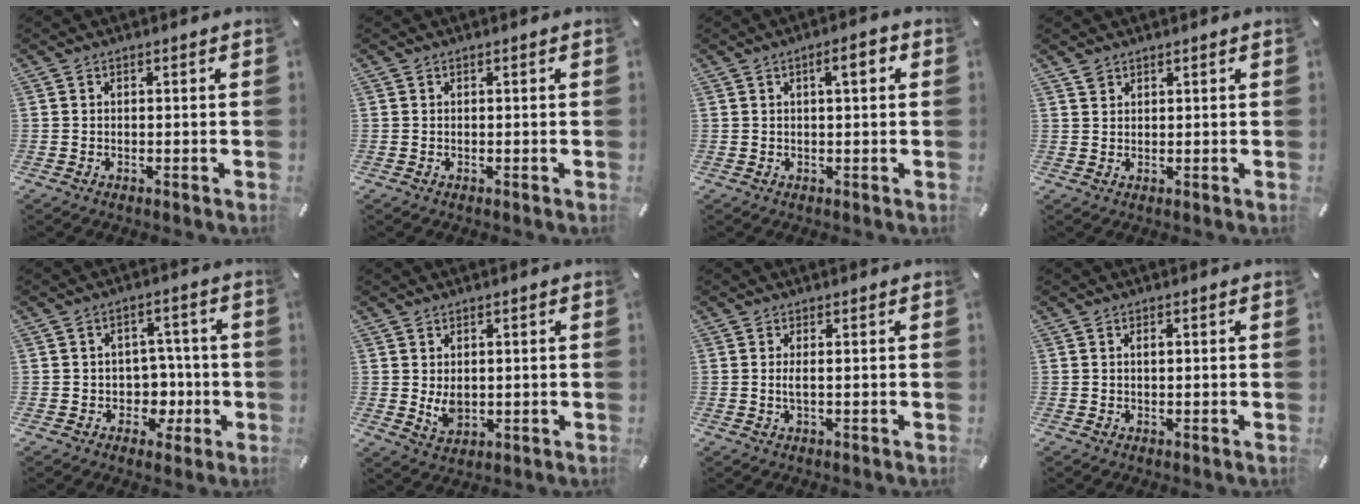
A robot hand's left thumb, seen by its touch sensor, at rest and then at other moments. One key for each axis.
{"total": 0.0}
{"total": 4.8, "fx": 1.5, "fy": 1.2, "fz": 4.3, "tx": -0.064, "ty": -0.002, "tz": 0.018}
{"total": 1.5, "fx": 1.3, "fy": 0.9, "fz": 0.2, "tx": -0.004, "ty": -0.002, "tz": 0.025}
{"total": 6.7, "fx": -0.7, "fy": 6.3, "fz": 1.9, "tx": -0.024, "ty": 0.003, "tz": -0.009}
{"total": 4.5, "fx": 0.5, "fy": 3.4, "fz": 2.8, "tx": -0.057, "ty": -0.005, "tz": 0.009}
{"total": 2.2, "fx": 0.2, "fy": 0.3, "fz": 2.2, "tx": -0.042, "ty": -0.005, "tz": 0.003}
{"total": 0.9, "fx": 0.2, "fy": 0.4, "fz": 0.8, "tx": -0.016, "ty": 0.002, "tz": 0.003}